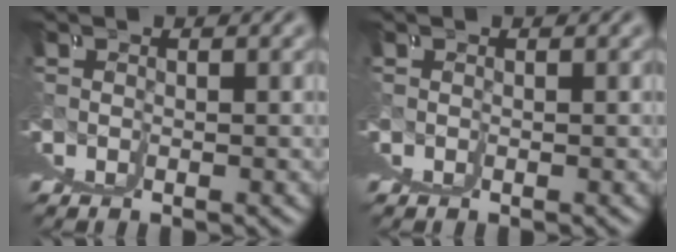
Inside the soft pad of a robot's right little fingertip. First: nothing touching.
{"total": 0.0}